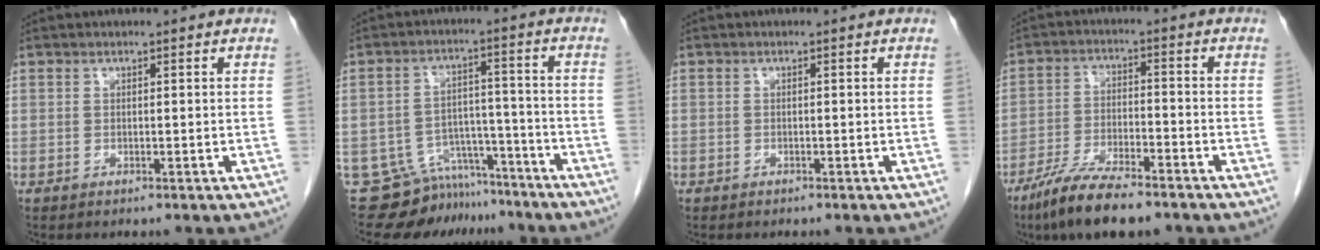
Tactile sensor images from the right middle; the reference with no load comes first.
{"total": 9.8, "force": [-8.8, 4.2, 0.5], "torque": [-0.003, 0.033, -0.134]}
{"total": 0.5, "force": [-0.4, 0.4, 0.0], "torque": [-0.006, 0.003, -0.008]}
{"total": 10.2, "force": [-7.6, 0.4, 6.8], "torque": [-0.126, -0.031, -0.133]}